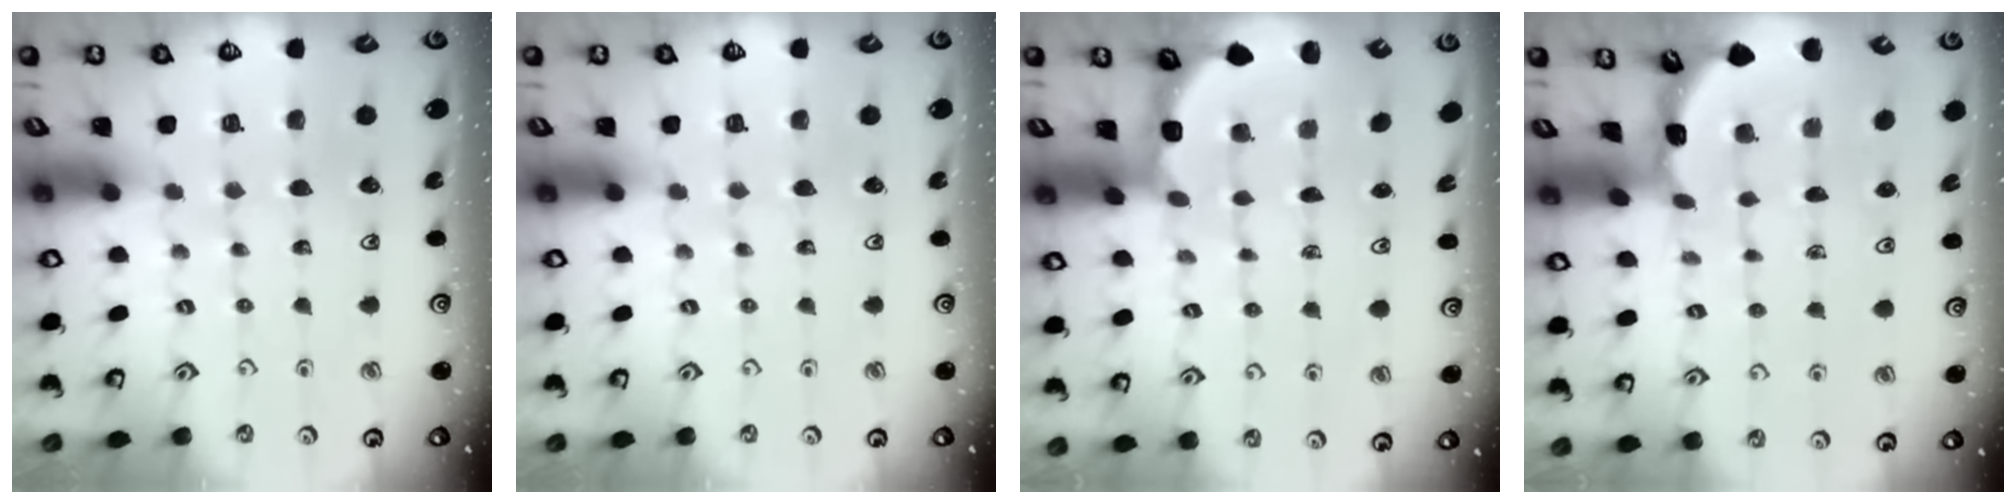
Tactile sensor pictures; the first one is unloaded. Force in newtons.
{"total": 0.0}
{"total": 2.7, "press": 2.1, "slide": 1.7}
{"total": 1.8, "press": 1.8, "slide": 0.1}